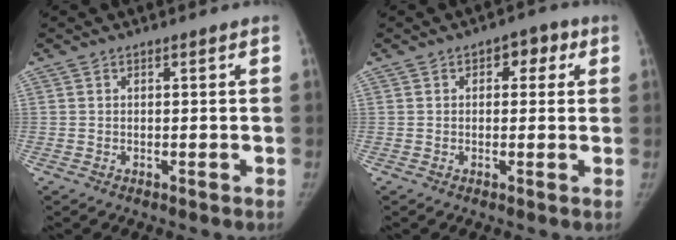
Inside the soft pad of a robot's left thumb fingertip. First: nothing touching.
{"total": 4.6, "force": [1.5, 2.9, 3.2], "torque": [-0.009, 0.004, 0.011]}